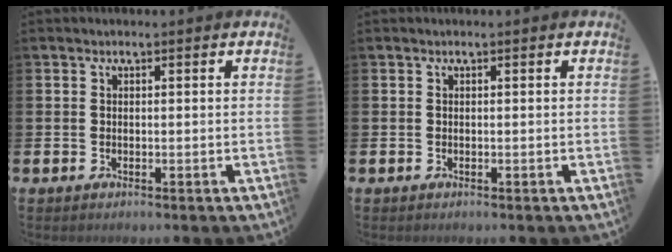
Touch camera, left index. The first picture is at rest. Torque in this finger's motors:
{"motor_torque": [0.00, 0.00, 0.00, 0.00]}